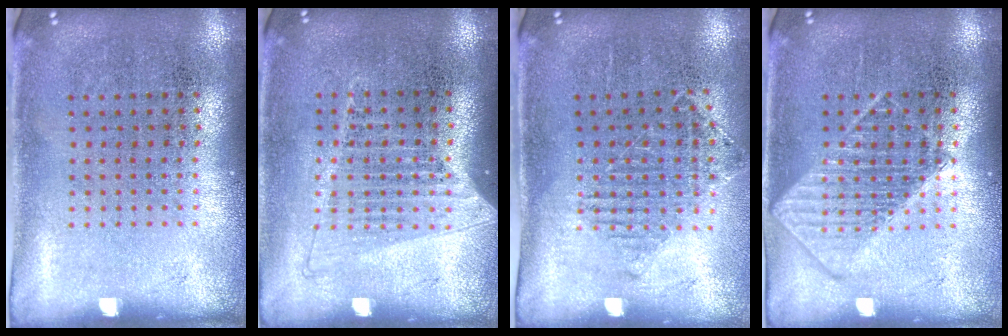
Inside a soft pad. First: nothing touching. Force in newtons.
{"total": 1.2, "press": 1.1, "slide": 0.5}
{"total": 1.2, "press": 1.1, "slide": 0.4}
{"total": 2.4, "press": 2.3, "slide": 0.4}